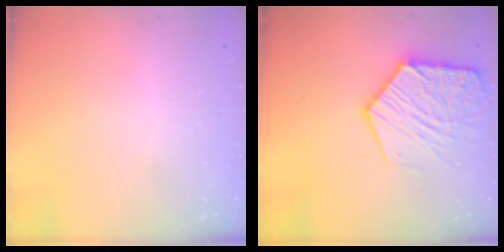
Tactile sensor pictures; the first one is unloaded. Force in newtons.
{"total": 16.6, "press": 16.5, "slide": 1.6}